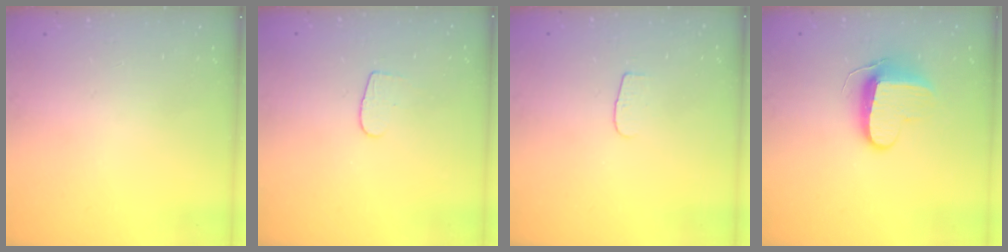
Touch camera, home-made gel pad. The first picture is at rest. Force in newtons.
{"total": 4.3, "press": 4.2, "slide": 0.3}
{"total": 4.2, "press": 4.2, "slide": 0.4}
{"total": 9.6, "press": 9.6, "slide": 0.9}